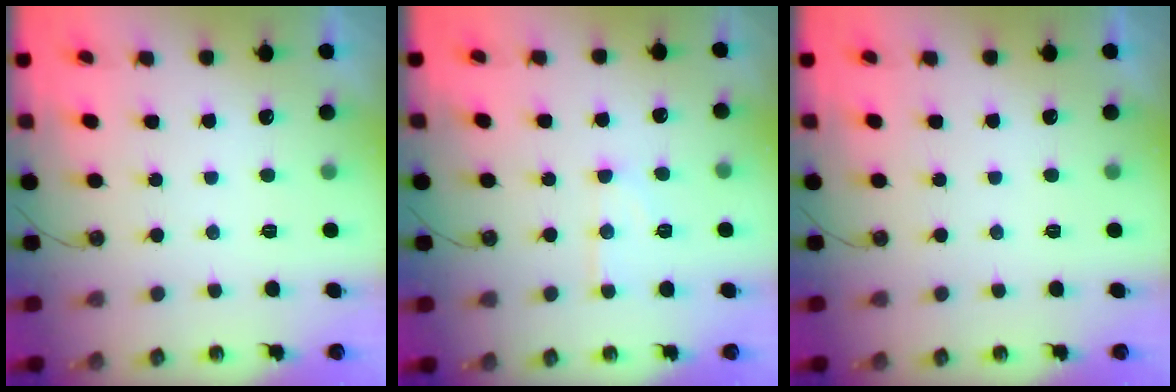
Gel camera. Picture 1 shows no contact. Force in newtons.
{"total": 9.4, "press": 9.4, "slide": 0.8}
{"total": 0.0}